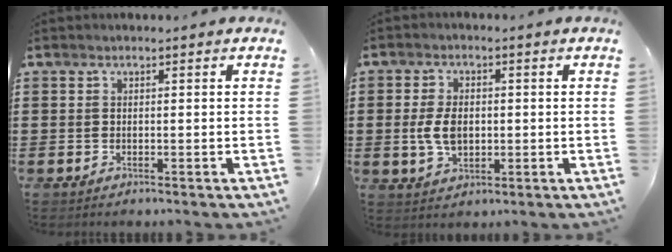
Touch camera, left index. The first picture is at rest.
{"total": 5.5, "force": [0.0, 3.3, 4.4], "torque": [-0.092, 0.002, -0.005]}